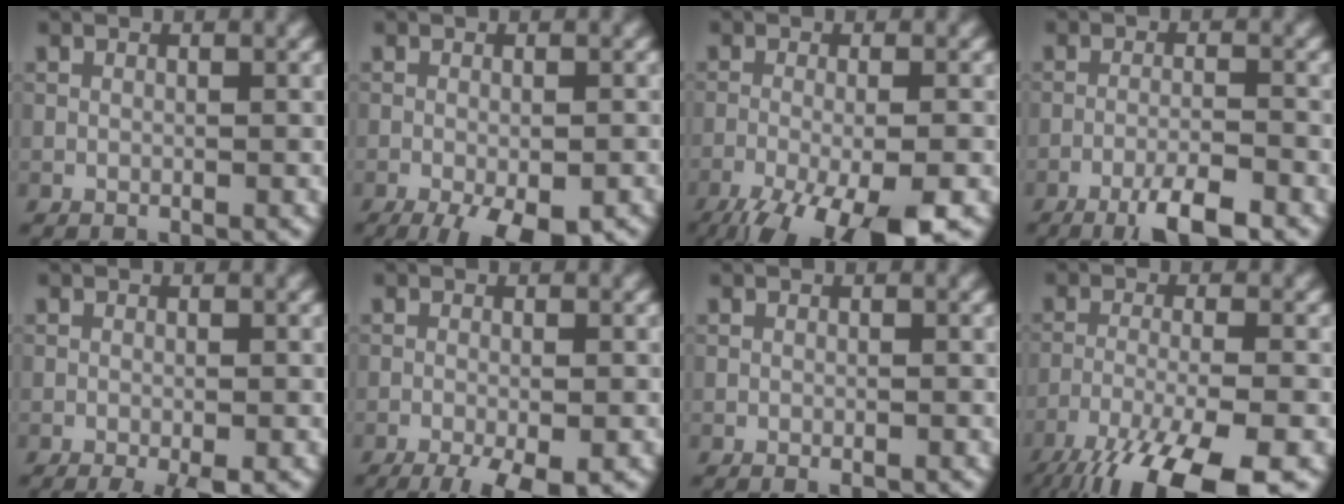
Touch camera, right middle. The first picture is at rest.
{"total": 7.0, "force": [-4.2, 2.1, 5.1], "torque": [-0.074, -0.015, -0.062]}
{"total": 10.0, "force": [-6.3, 2.6, 7.3], "torque": [-0.125, -0.031, -0.101]}
{"total": 4.7, "force": [-3.3, 0.7, 3.3], "torque": [-0.059, 0.002, -0.062]}
{"total": 2.4, "force": [-1.4, 0.4, 1.9], "torque": [-0.029, -0.001, -0.023]}
{"total": 5.5, "force": [-3.4, 1.4, 4.1], "torque": [-0.064, -0.012, -0.052]}
{"total": 0.8, "force": [-0.4, 0.1, 0.7], "torque": [-0.009, -0.004, -0.006]}
{"total": 11.3, "force": [-7.9, 2.3, 7.7], "torque": [-0.132, -0.021, -0.135]}